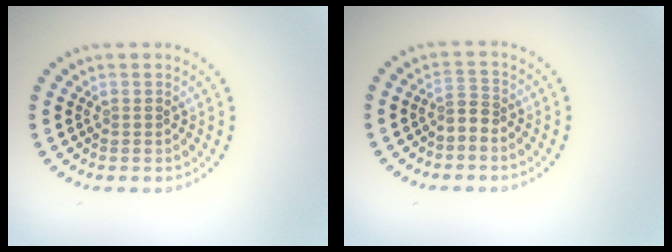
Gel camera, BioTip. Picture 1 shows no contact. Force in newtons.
{"total": 1.7, "press": 1.2, "slide": 1.1}